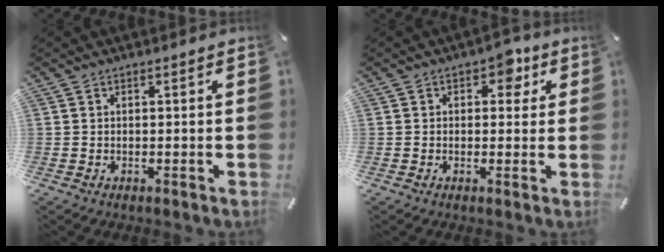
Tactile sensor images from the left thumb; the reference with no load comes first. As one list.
[{"total": 5.5, "force": [2.1, 3.7, 3.5], "torque": [-0.028, -0.005, 0.027]}]